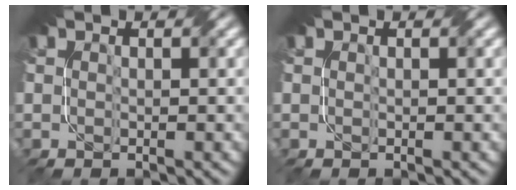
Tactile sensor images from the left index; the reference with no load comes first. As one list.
[{"total": 0.0}]